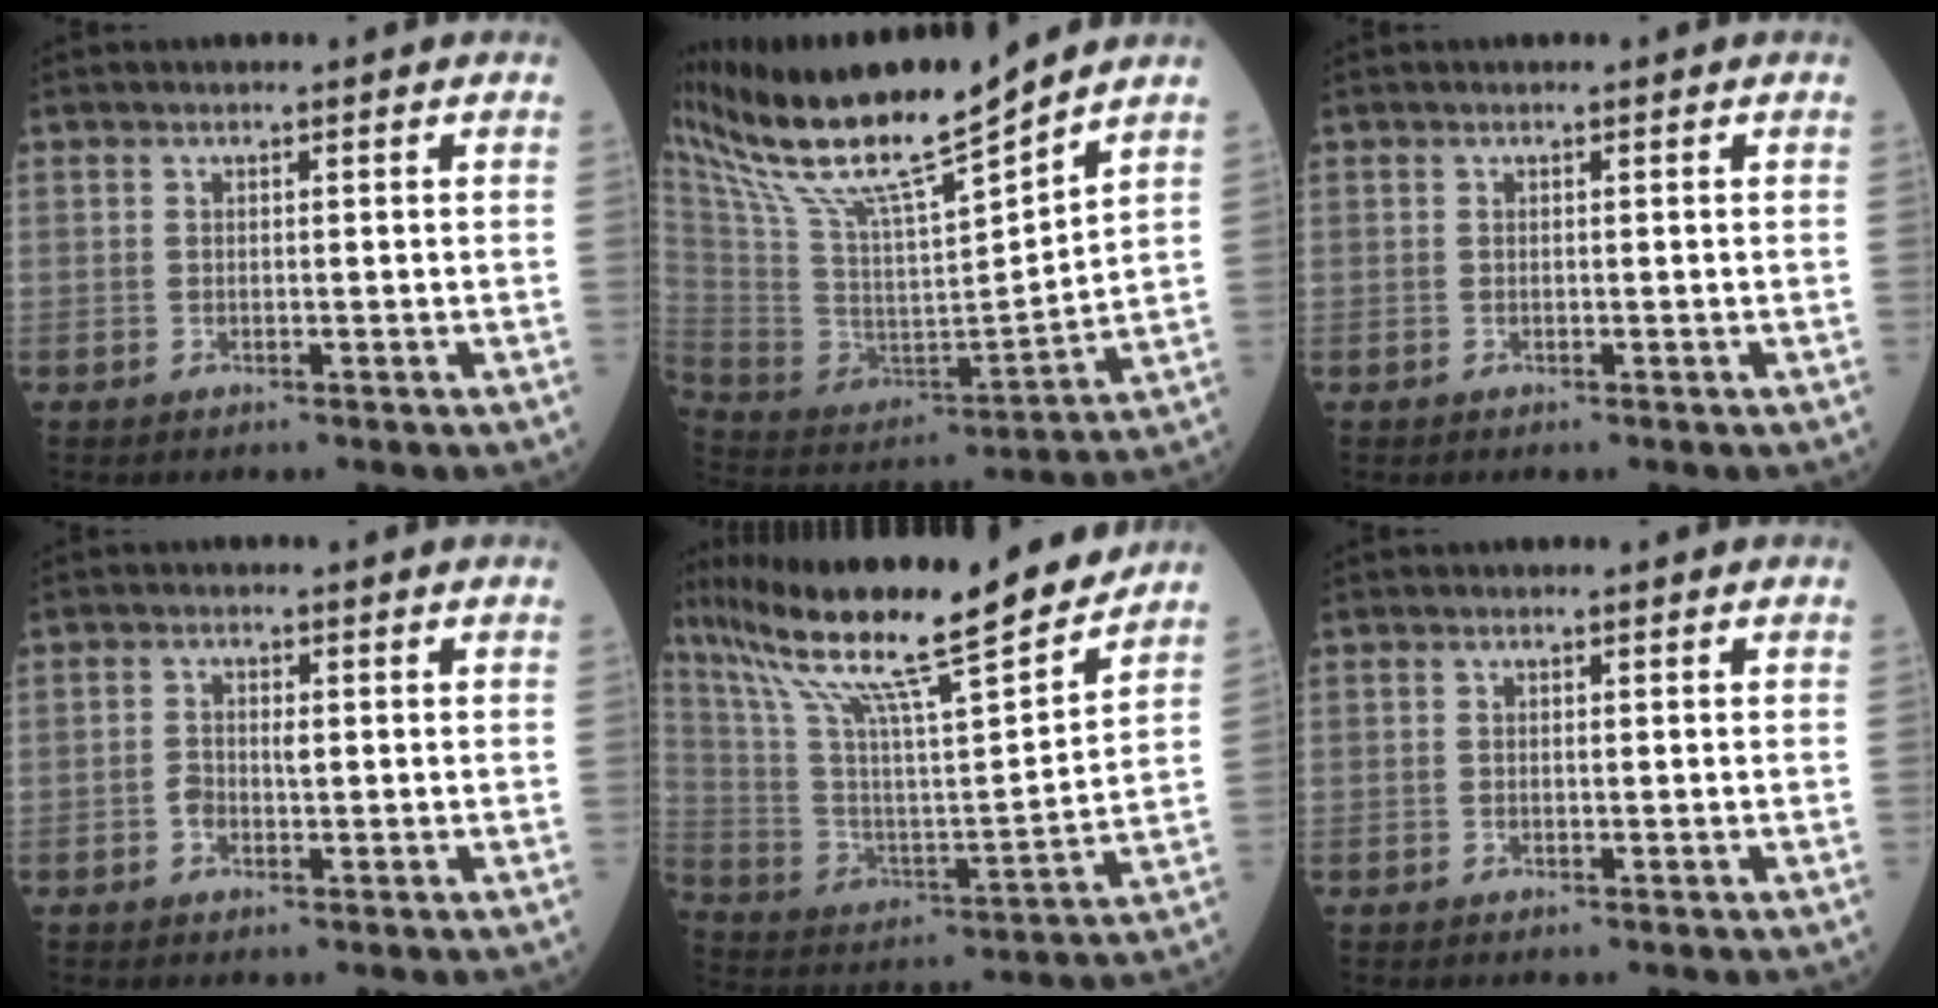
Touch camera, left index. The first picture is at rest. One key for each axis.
{"total": 20.1, "fx": 16.9, "fy": 0.6, "fz": 10.9, "tx": -0.208, "ty": -0.007, "tz": 0.314}
{"total": 0.0}
{"total": 2.2, "fx": -0.2, "fy": 1.2, "fz": 1.8, "tx": -0.037, "ty": 0.007, "tz": -0.004}
{"total": 23.8, "fx": 19.2, "fy": 1.0, "fz": 14.1, "tx": -0.254, "ty": 0.008, "tz": 0.321}
{"total": 0.0}